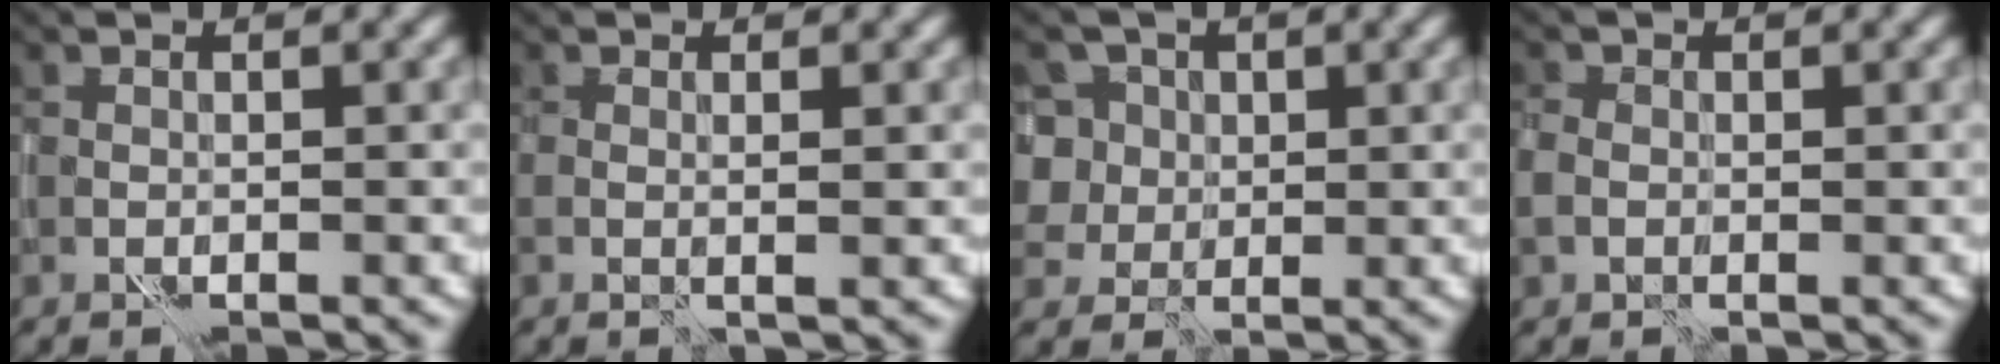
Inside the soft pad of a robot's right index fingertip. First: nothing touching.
{"total": 1.5, "force": [0.1, 0.3, 1.4], "torque": [-0.020, 0.001, 0.000]}
{"total": 7.7, "force": [2.8, 6.4, 3.3], "torque": [-0.070, 0.028, 0.030]}
{"total": 2.4, "force": [-0.4, 1.9, 1.4], "torque": [-0.032, -0.003, -0.010]}